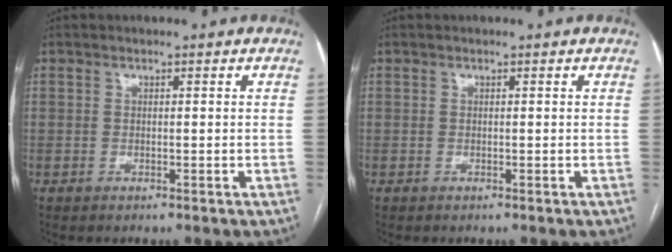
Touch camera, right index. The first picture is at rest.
{"total": 0.0}